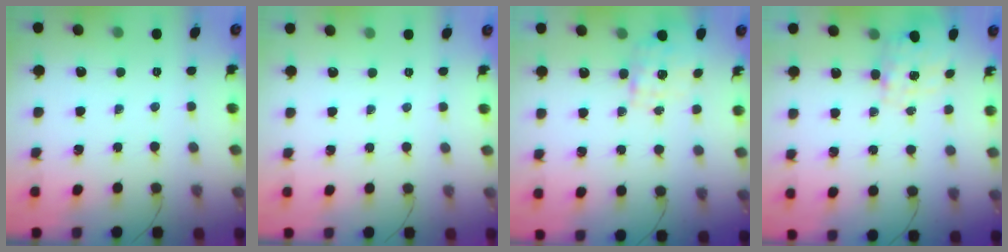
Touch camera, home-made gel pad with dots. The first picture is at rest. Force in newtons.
{"total": 2.5, "press": 2.4, "slide": 0.5}
{"total": 1.7, "press": 1.5, "slide": 0.6}
{"total": 2.7, "press": 2.6, "slide": 0.8}